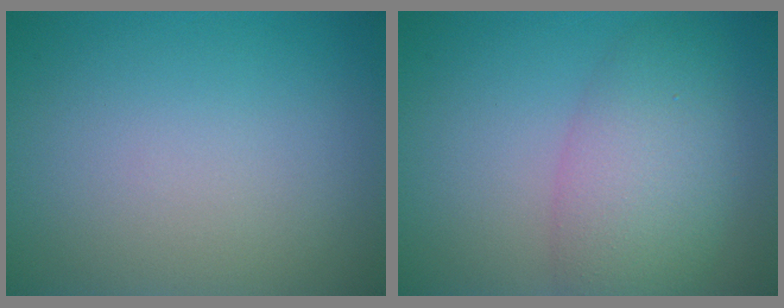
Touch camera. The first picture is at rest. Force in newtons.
{"total": 5.8, "press": 5.8, "slide": 0.2}